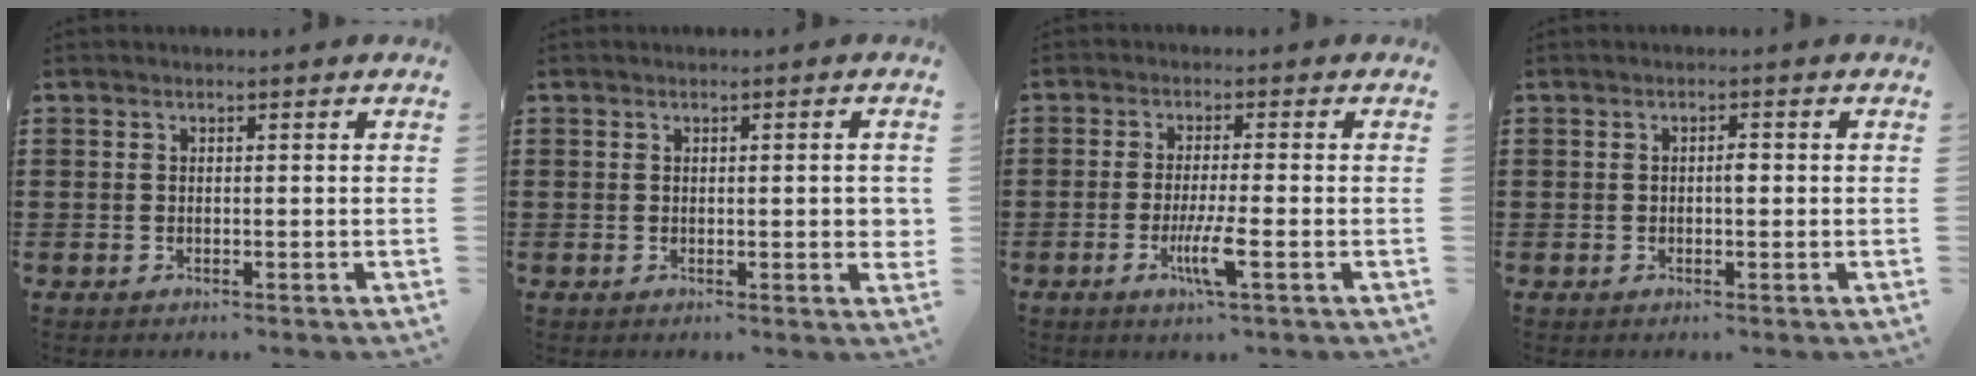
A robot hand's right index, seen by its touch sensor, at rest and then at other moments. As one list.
[{"total": 2.2, "force": [0.1, 0.4, 2.1], "torque": [-0.038, 0.002, 0.000]}, {"total": 5.4, "force": [-2.0, 0.3, 5.0], "torque": [-0.103, -0.020, -0.038]}, {"total": 1.3, "force": [-0.1, 0.4, 1.2], "torque": [-0.023, 0.000, -0.003]}]